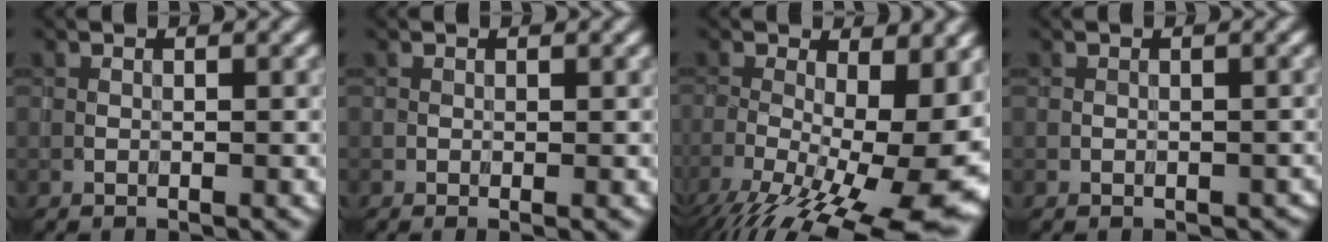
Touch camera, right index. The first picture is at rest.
{"total": 0.0}
{"total": 17.0, "force": [-4.6, 7.0, 14.8], "torque": [-0.227, -0.028, -0.049]}
{"total": 1.0, "force": [-0.5, 0.8, 0.2], "torque": [-0.005, -0.004, -0.002]}